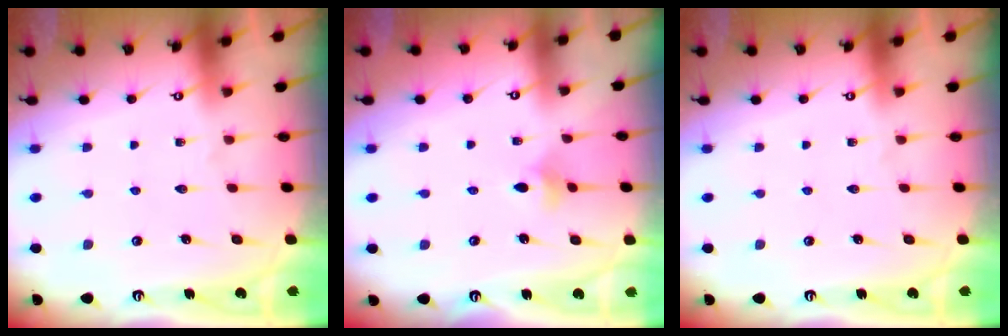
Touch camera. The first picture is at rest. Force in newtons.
{"total": 3.3, "press": 3.3, "slide": 0.8}
{"total": 0.0}